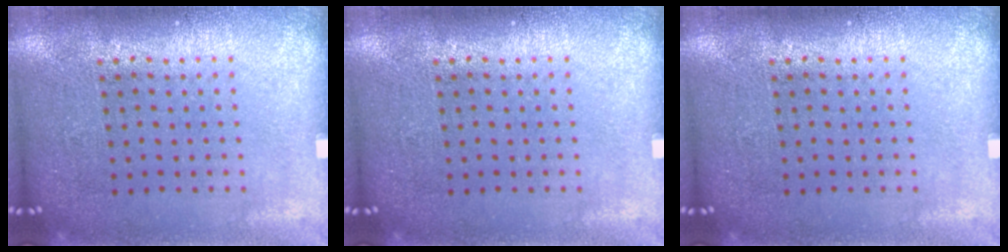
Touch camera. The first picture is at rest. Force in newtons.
{"total": 0.0}
{"total": 0.0}